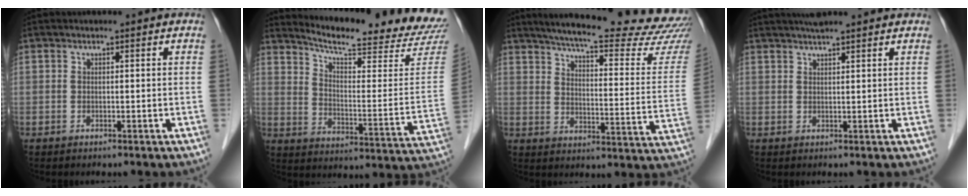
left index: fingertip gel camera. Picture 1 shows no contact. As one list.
[{"total": 22.4, "force": [21.5, 0.7, 6.4], "torque": [-0.102, -0.105, 0.269]}, {"total": 28.3, "force": [25.5, 2.0, 12.1], "torque": [-0.175, -0.092, 0.310]}, {"total": 5.9, "force": [5.1, 0.2, 2.8], "torque": [-0.044, 0.032, 0.077]}]